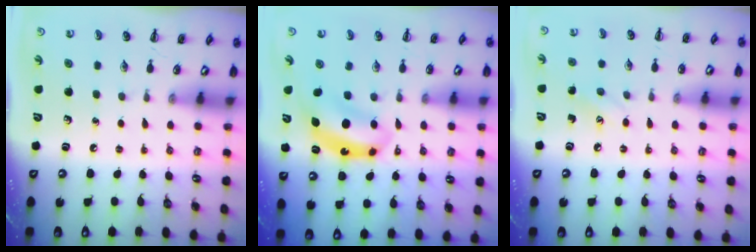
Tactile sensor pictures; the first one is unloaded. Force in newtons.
{"total": 7.6, "press": 7.5, "slide": 1.3}
{"total": 7.0, "press": 6.8, "slide": 1.5}